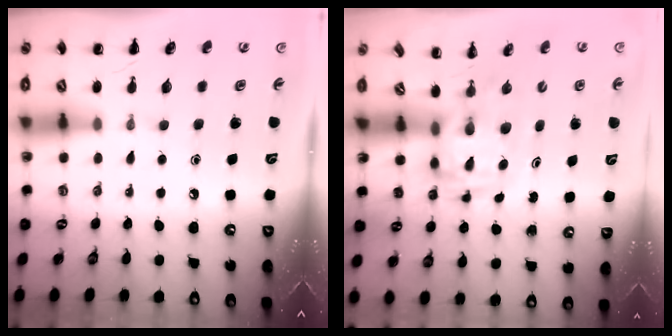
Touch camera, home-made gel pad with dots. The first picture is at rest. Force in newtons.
{"total": 2.9, "press": 2.8, "slide": 0.5}